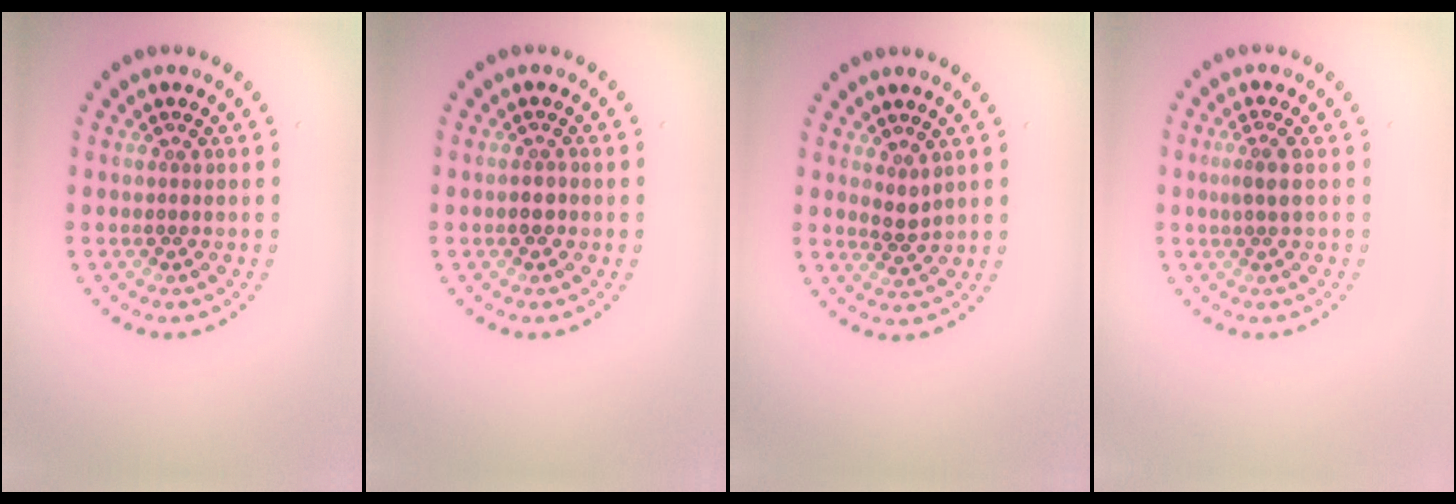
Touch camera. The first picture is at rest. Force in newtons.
{"total": 1.0, "press": 1.0, "slide": 0.3}
{"total": 1.1, "press": 0.8, "slide": 0.8}
{"total": 1.6, "press": 1.2, "slide": 1.1}